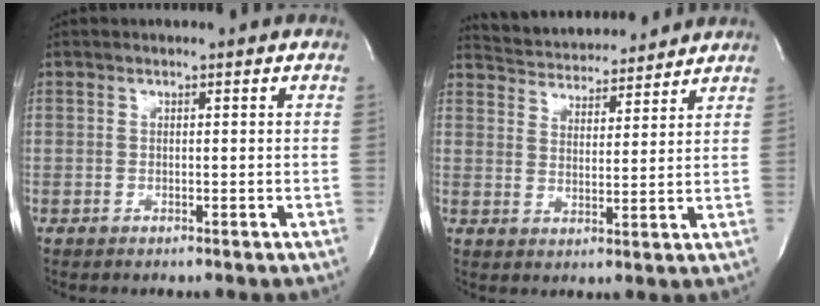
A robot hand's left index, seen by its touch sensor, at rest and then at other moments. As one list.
[{"total": 12.0, "force": [11.5, 2.3, 2.6], "torque": [-0.042, 0.013, 0.173]}]